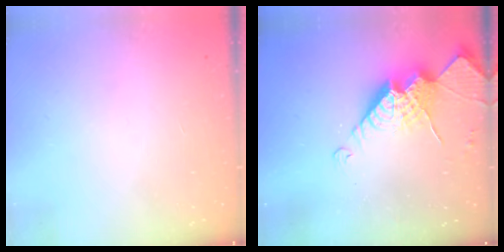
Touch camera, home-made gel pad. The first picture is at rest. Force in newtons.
{"total": 16.0, "press": 16.0, "slide": 1.5}